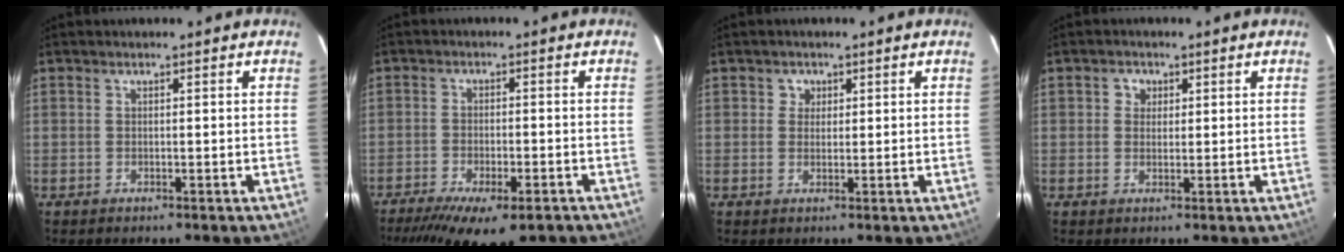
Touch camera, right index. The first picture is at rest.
{"total": 14.4, "force": [-10.5, 4.5, 8.8], "torque": [-0.179, -0.046, -0.159]}
{"total": 2.0, "force": [0.6, 1.9, 0.1], "torque": [0.008, 0.010, 0.007]}
{"total": 2.3, "force": [0.6, 2.2, 0.4], "torque": [-0.004, 0.009, 0.007]}